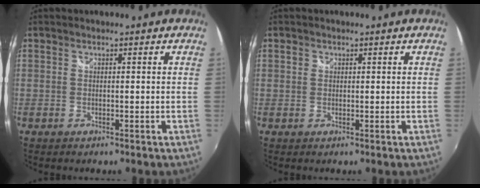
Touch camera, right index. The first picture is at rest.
{"total": 0.8, "force": [0.1, 0.8, 0.1], "torque": [0.000, 0.002, -0.002]}